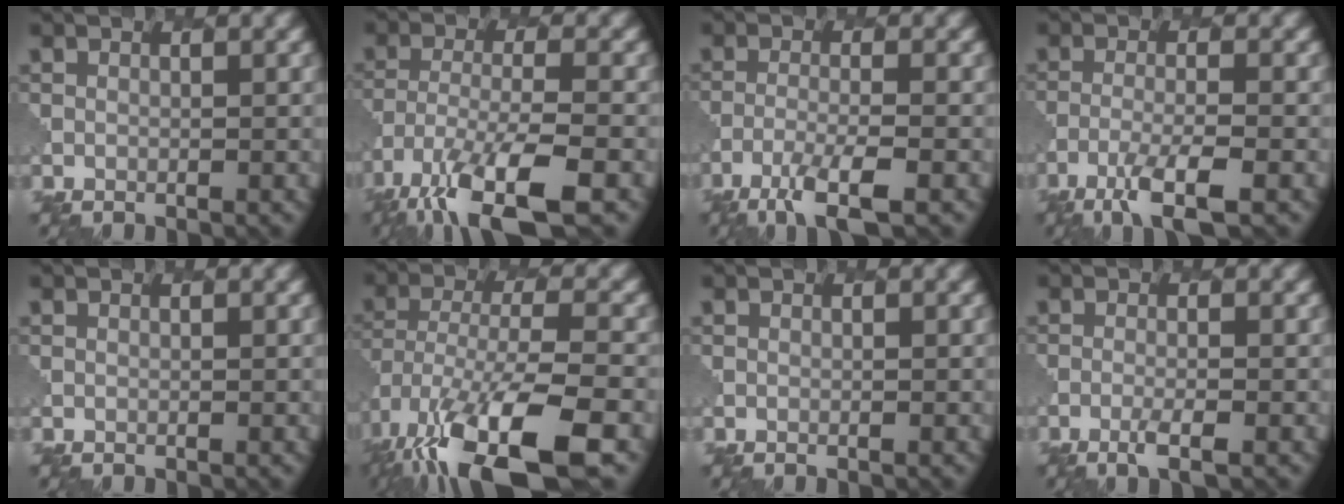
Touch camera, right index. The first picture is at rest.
{"total": 10.1, "force": [-6.3, 3.3, 7.1], "torque": [-0.146, -0.021, -0.117]}
{"total": 4.5, "force": [-2.9, 0.8, 3.3], "torque": [-0.062, -0.006, -0.059]}
{"total": 4.5, "force": [-2.8, 0.8, 3.4], "torque": [-0.066, -0.006, -0.057]}
{"total": 0.0}
{"total": 14.5, "force": [-8.6, 5.6, 10.3], "torque": [-0.234, -0.038, -0.127]}
{"total": 0.0}
{"total": 1.9, "force": [-1.0, 0.3, 1.6], "torque": [-0.030, 0.000, -0.024]}